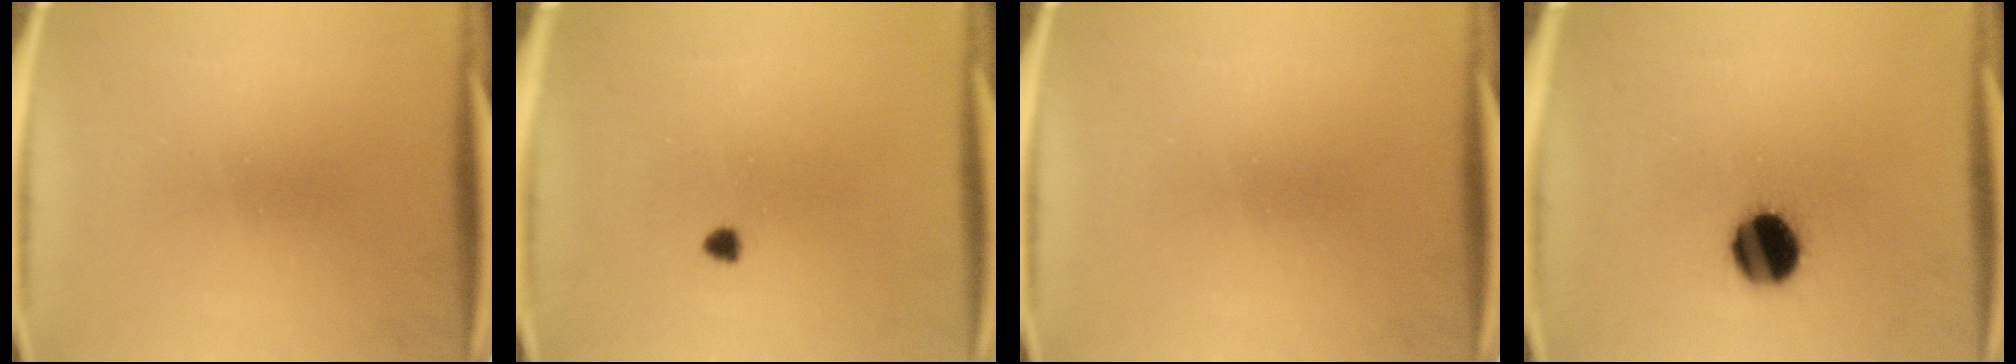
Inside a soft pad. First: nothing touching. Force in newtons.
{"total": 1.2}
{"total": 0.0}
{"total": 11.9}